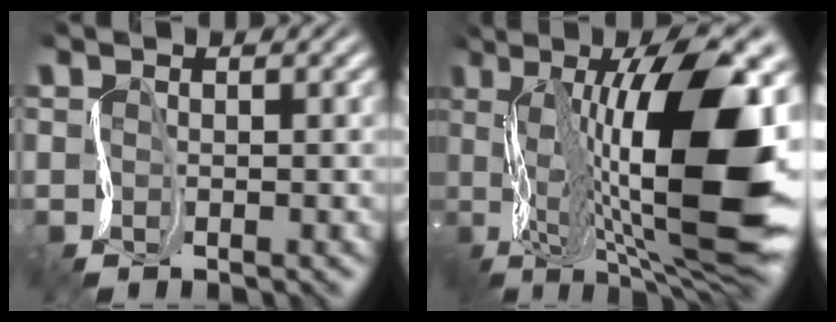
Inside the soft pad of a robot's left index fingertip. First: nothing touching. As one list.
[{"total": 14.0, "force": [2.1, 4.4, 13.1], "torque": [-0.217, 0.017, 0.036]}]